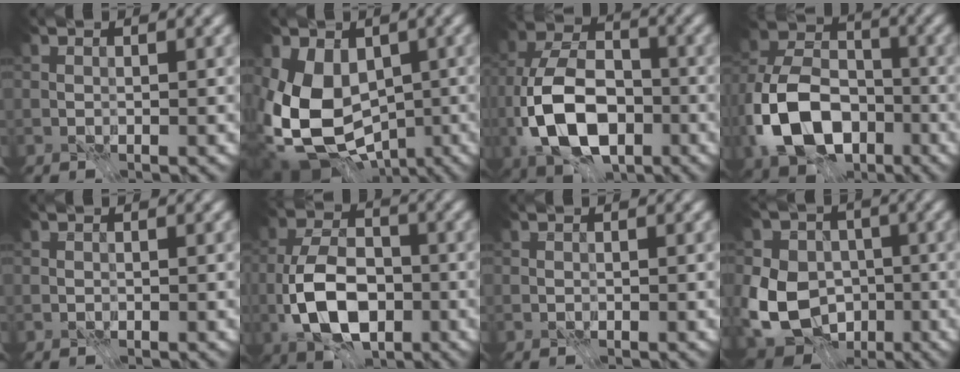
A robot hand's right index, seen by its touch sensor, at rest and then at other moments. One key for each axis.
{"total": 12.6, "fx": -2.4, "fy": 9.0, "fz": 8.4, "tx": -0.154, "ty": -0.023, "tz": -0.042}
{"total": 11.1, "fx": -3.9, "fy": 6.8, "fz": 7.9, "tx": -0.157, "ty": -0.009, "tz": -0.084}
{"total": 11.0, "fx": -4.5, "fy": 7.4, "fz": 6.8, "tx": -0.145, "ty": -0.007, "tz": -0.094}
{"total": 0.0}
{"total": 8.9, "fx": -3.0, "fy": 5.3, "fz": 6.4, "tx": -0.127, "ty": -0.003, "tz": -0.063}
{"total": 0.0}
{"total": 11.7, "fx": -2.0, "fy": 9.7, "fz": 6.2, "tx": -0.114, "ty": -0.001, "tz": -0.061}